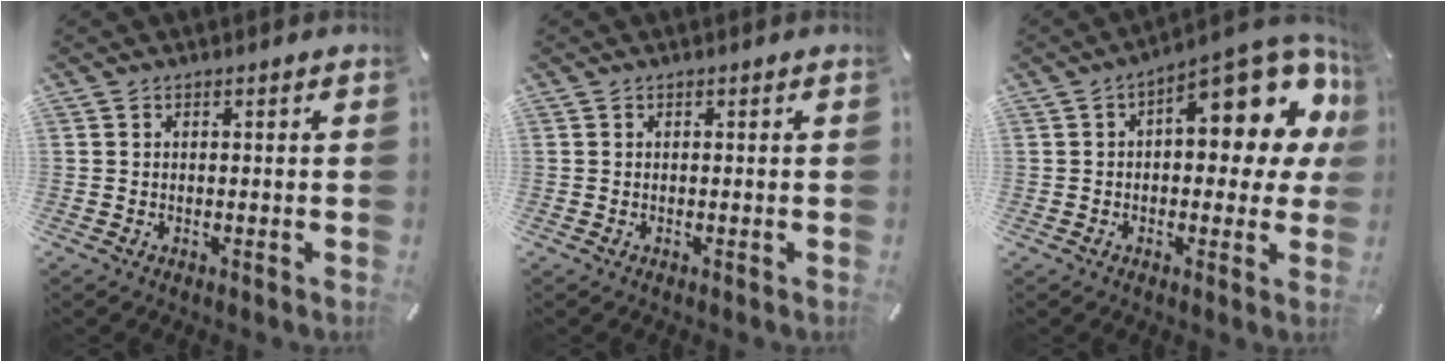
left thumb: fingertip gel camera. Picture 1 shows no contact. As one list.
[{"total": 0.0}, {"total": 16.2, "force": [6.4, 7.5, 12.8], "torque": [-0.151, -0.057, 0.102]}]